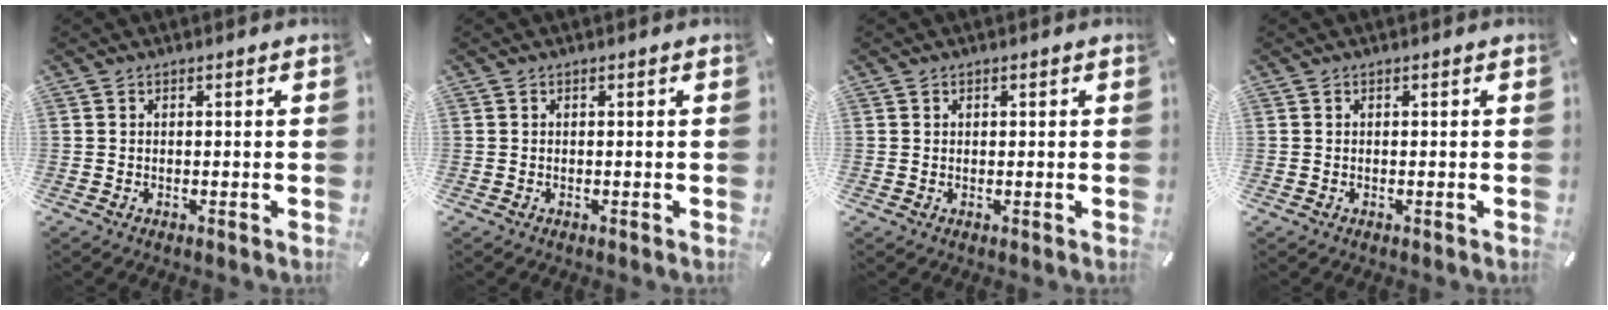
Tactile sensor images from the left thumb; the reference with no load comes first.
{"total": 0.0}
{"total": 0.6, "force": [0.3, 0.5, 0.1], "torque": [-0.001, 0.002, 0.005]}
{"total": 0.0}